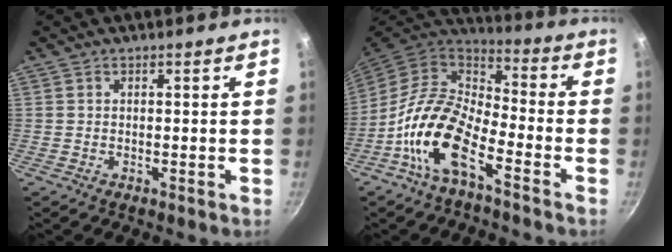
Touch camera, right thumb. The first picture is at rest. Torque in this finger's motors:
{"motor_torque": [0.61, 1.05, 1.83, -0.97, 0.27]}